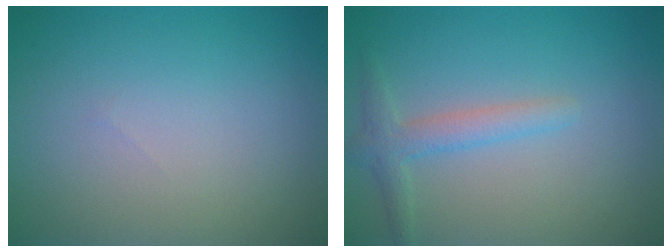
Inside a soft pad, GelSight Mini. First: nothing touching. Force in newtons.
{"total": 2.3, "press": 2.3, "slide": 0.1}